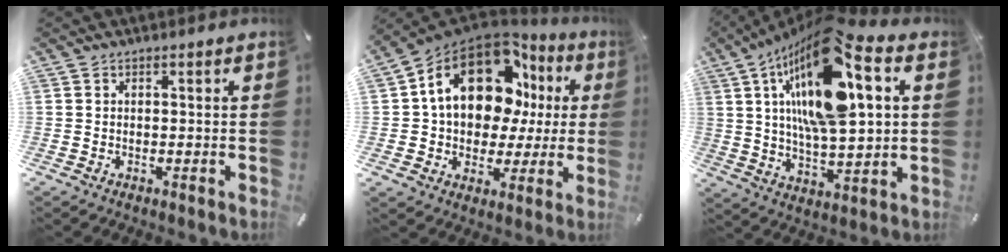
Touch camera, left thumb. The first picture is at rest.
{"total": 18.1, "force": [6.9, 12.5, 11.1], "torque": [-0.198, -0.038, 0.122]}
{"total": 24.5, "force": [10.0, 9.1, 20.5], "torque": [-0.373, -0.040, 0.156]}